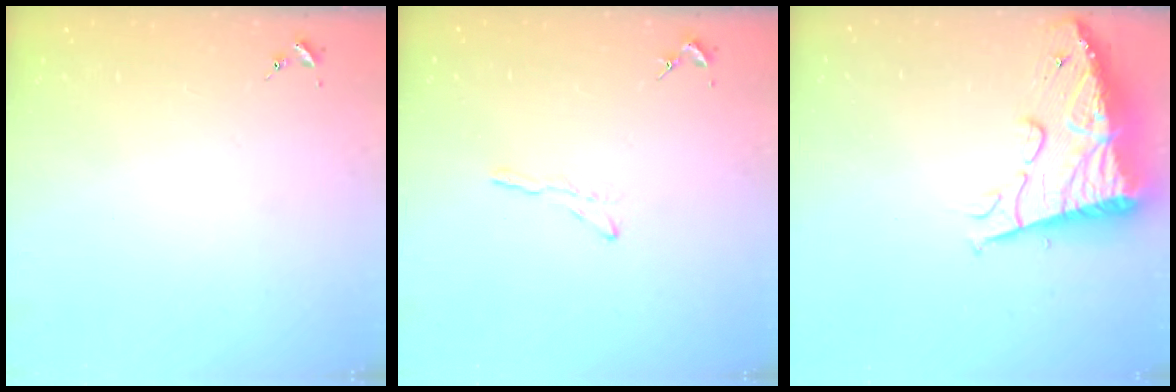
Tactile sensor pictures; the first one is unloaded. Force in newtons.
{"total": 3.8, "press": 3.7, "slide": 0.4}
{"total": 16.3, "press": 16.3, "slide": 1.7}